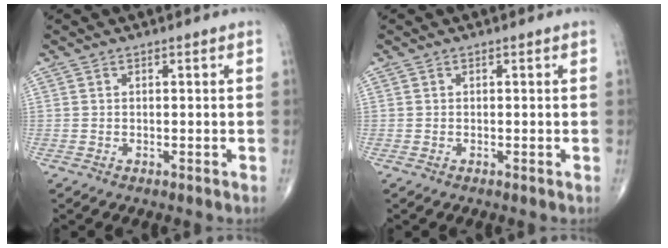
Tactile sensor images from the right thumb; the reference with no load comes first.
{"total": 0.0}